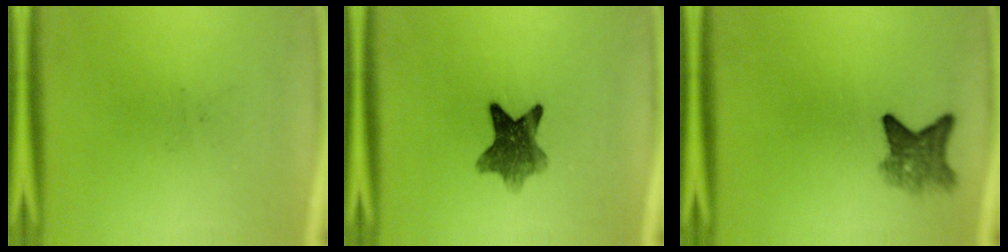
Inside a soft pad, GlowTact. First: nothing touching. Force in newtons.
{"total": 7.9}
{"total": 4.5}